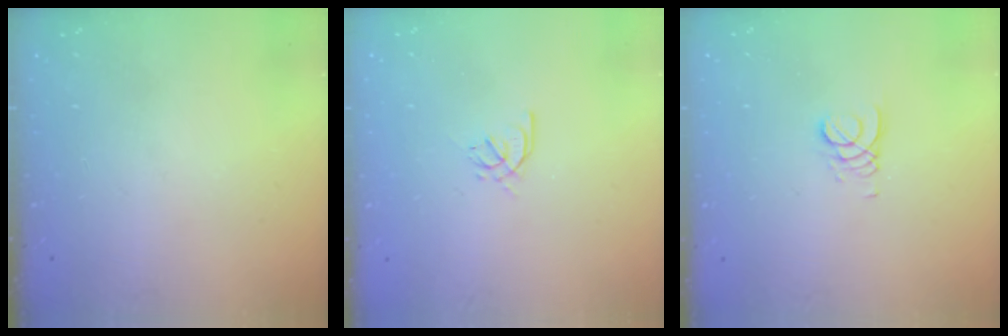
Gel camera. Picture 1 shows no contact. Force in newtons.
{"total": 2.4, "press": 2.4, "slide": 0.6}
{"total": 2.2, "press": 2.2, "slide": 0.3}